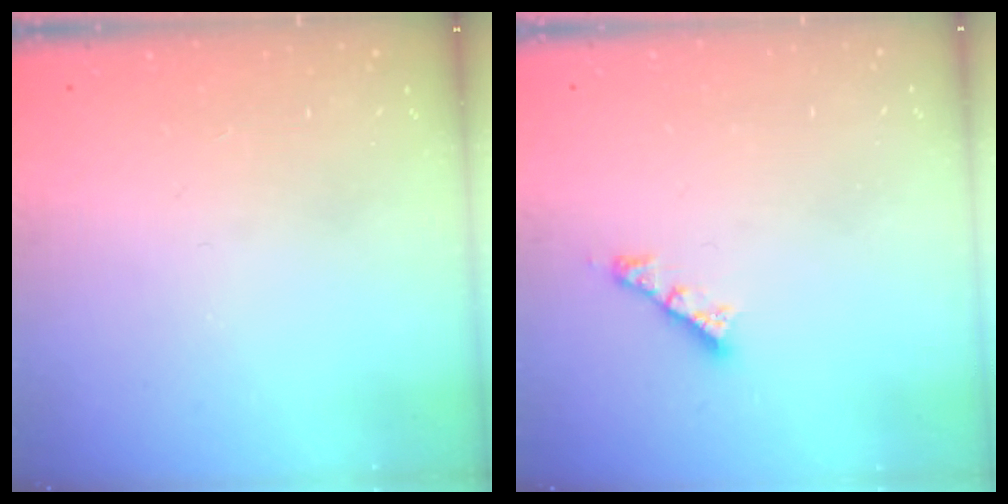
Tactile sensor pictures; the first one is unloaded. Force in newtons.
{"total": 3.4, "press": 3.3, "slide": 0.4}